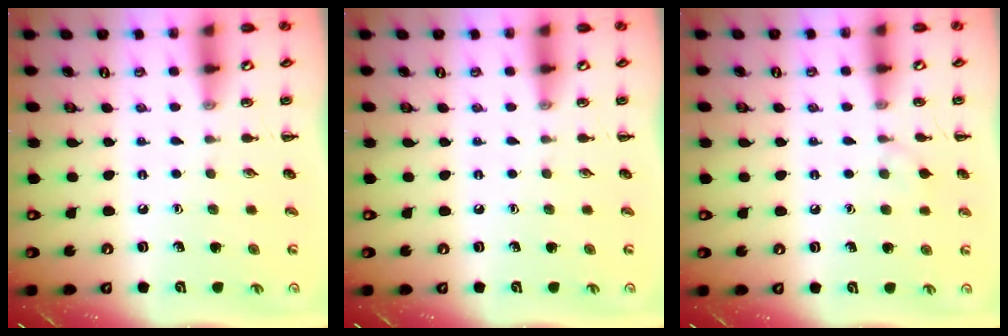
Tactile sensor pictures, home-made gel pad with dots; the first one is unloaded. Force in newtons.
{"total": 0.0}
{"total": 5.1, "press": 4.7, "slide": 2.0}